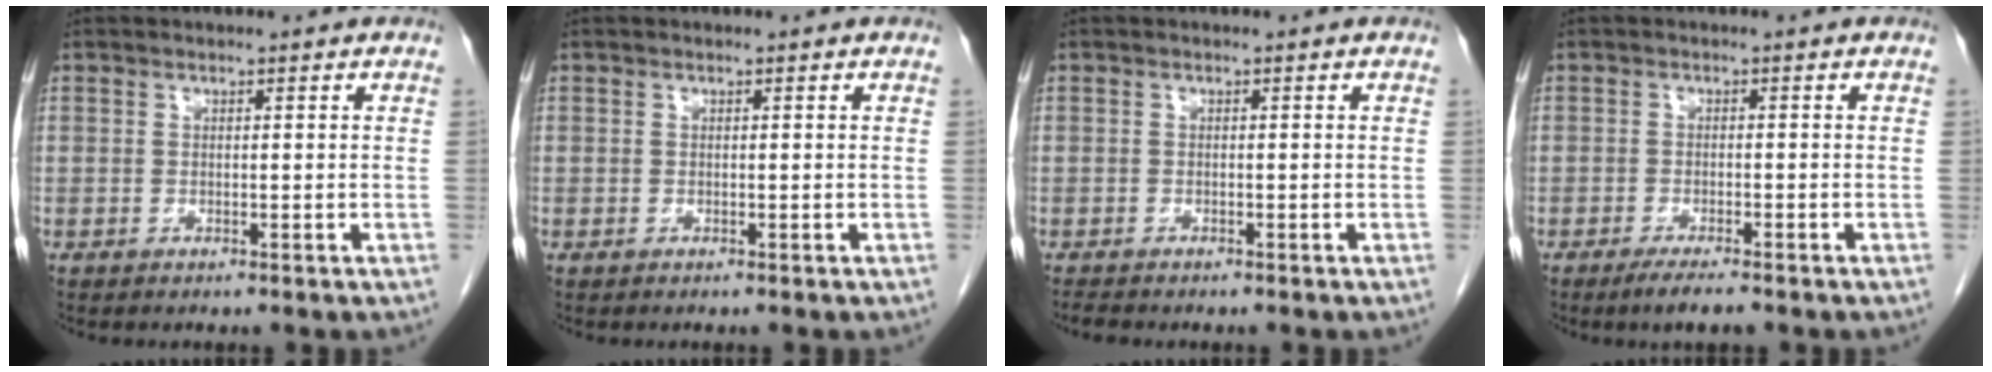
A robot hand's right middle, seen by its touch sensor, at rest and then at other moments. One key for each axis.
{"total": 0.0}
{"total": 0.9, "fx": -0.9, "fy": -0.1, "fz": 0.2, "tx": -0.012, "ty": -0.003, "tz": -0.017}
{"total": 3.2, "fx": -2.4, "fy": 0.2, "fz": 2.1, "tx": -0.038, "ty": -0.007, "tz": -0.042}